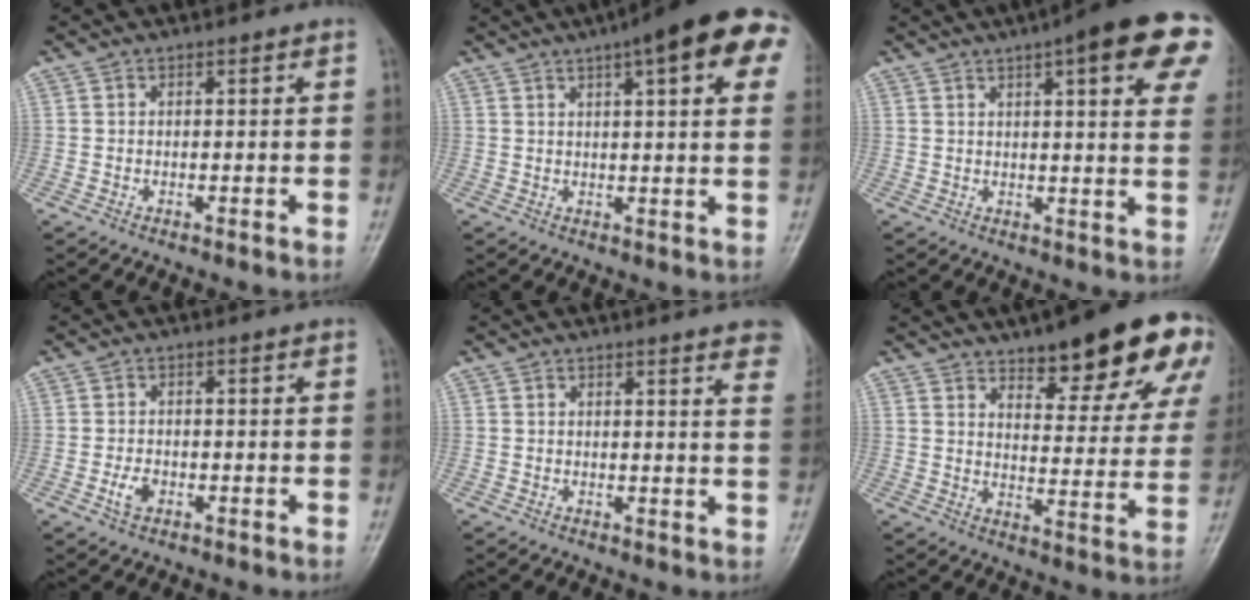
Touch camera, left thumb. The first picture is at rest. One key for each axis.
{"total": 18.2, "fx": 8.5, "fy": 4.5, "fz": 15.4, "tx": -0.197, "ty": 0.014, "tz": 0.101}
{"total": 18.6, "fx": 8.8, "fy": 4.2, "fz": 15.8, "tx": -0.192, "ty": -0.010, "tz": 0.101}
{"total": 2.6, "fx": -1.0, "fy": 1.7, "fz": 1.8, "tx": -0.035, "ty": 0.005, "tz": -0.019}
{"total": 9.7, "fx": 6.9, "fy": 1.5, "fz": 6.7, "tx": -0.059, "ty": -0.016, "tz": 0.063}
{"total": 20.6, "fx": 12.8, "fy": 6.5, "fz": 14.8, "tx": -0.153, "ty": -0.055, "tz": 0.172}